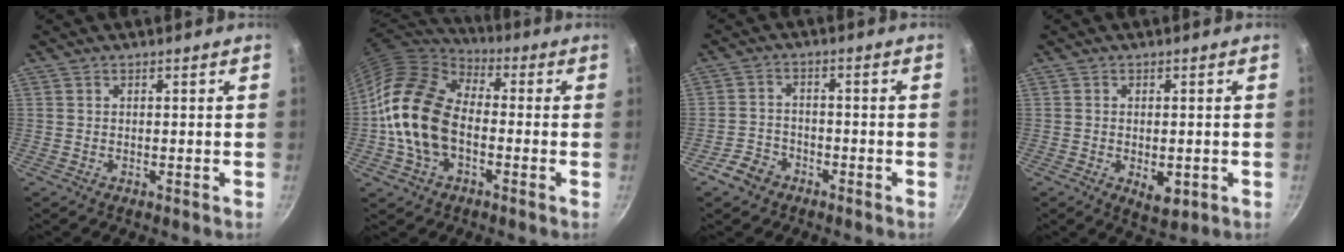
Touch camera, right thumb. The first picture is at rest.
{"total": 16.9, "force": [-2.5, 11.1, 12.4], "torque": [-0.205, 0.032, -0.062]}
{"total": 5.0, "force": [-3.2, 3.5, 1.5], "torque": [-0.019, 0.033, -0.058]}
{"total": 4.8, "force": [-1.2, 2.6, 3.9], "torque": [-0.049, -0.006, -0.011]}